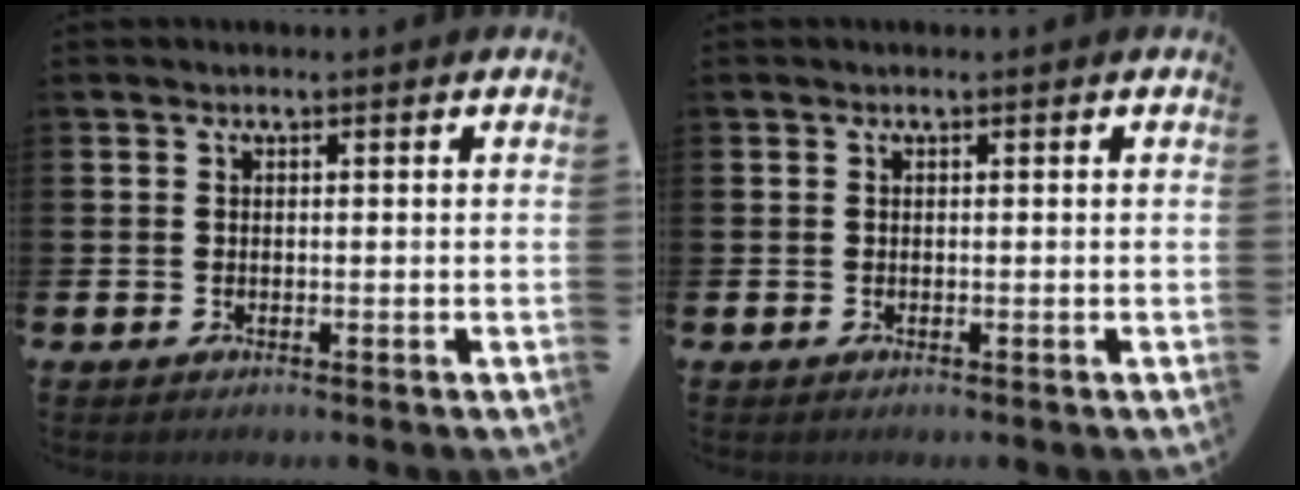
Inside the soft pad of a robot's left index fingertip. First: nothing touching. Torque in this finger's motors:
{"motor_torque": [-0.05, 0.02, 0.00, 0.00]}